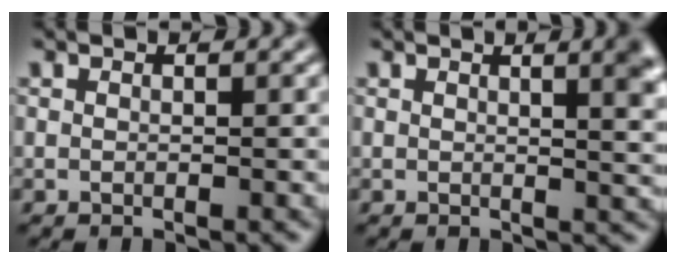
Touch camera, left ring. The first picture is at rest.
{"total": 5.7, "force": [2.4, 2.3, 4.6], "torque": [-0.014, 0.020, 0.025]}